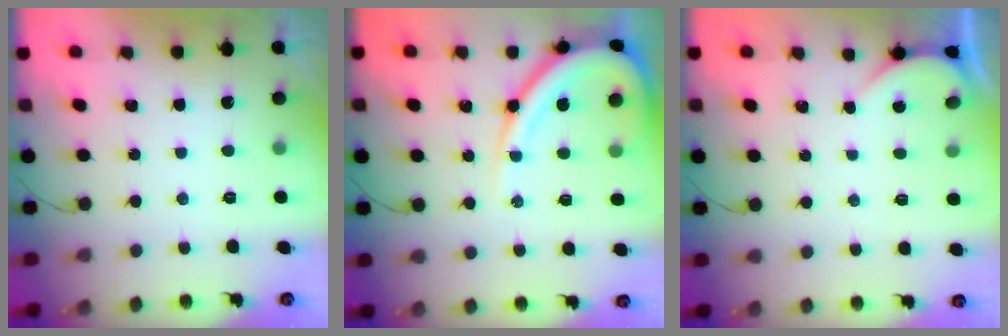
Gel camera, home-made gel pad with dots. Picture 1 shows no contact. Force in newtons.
{"total": 14.0, "press": 13.9, "slide": 1.5}
{"total": 0.7, "press": 0.7, "slide": 0.1}